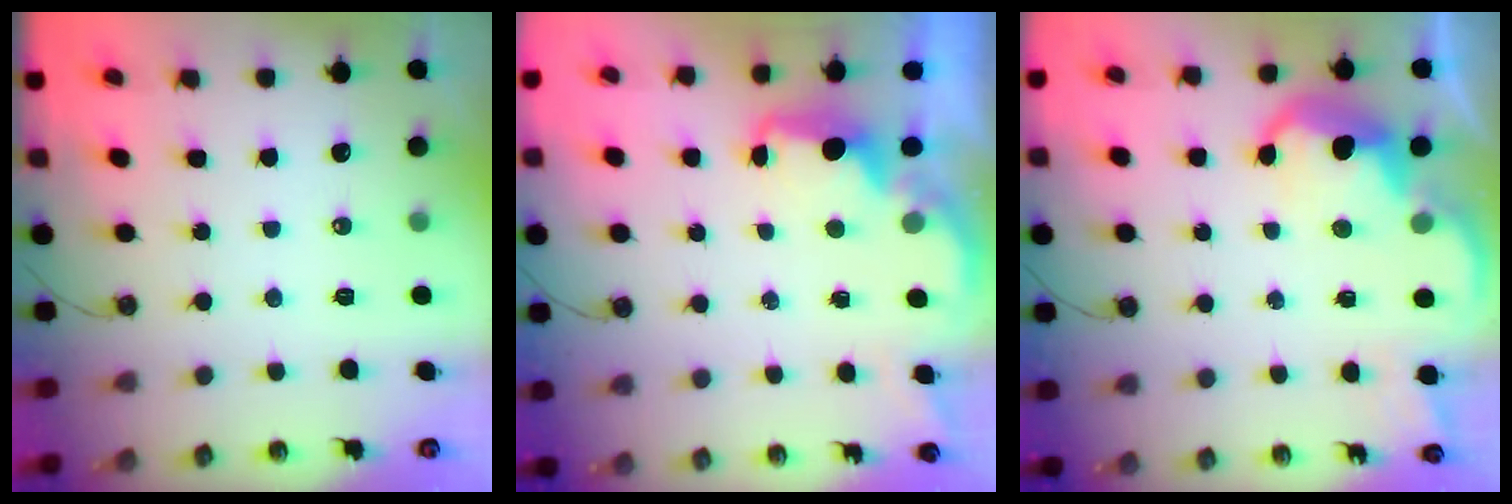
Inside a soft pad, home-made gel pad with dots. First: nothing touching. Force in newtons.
{"total": 2.0, "press": 1.8, "slide": 0.7}
{"total": 5.9, "press": 5.9, "slide": 0.7}